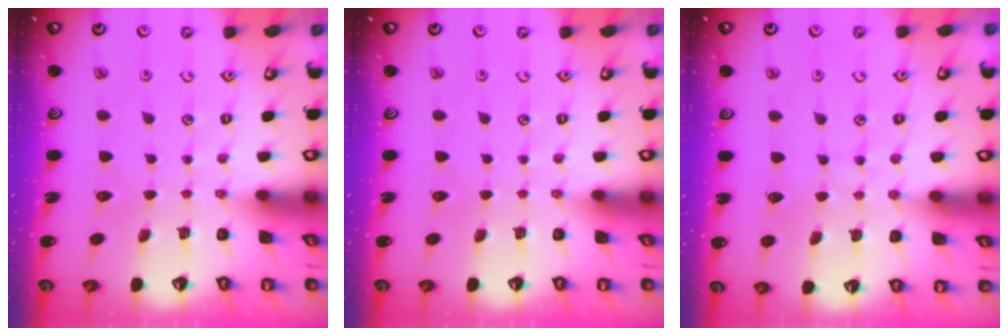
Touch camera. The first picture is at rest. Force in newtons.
{"total": 0.0}
{"total": 5.4, "press": 5.4, "slide": 0.6}